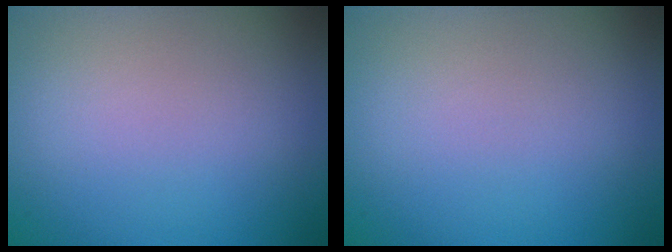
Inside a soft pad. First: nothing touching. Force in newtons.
{"total": 0.0}